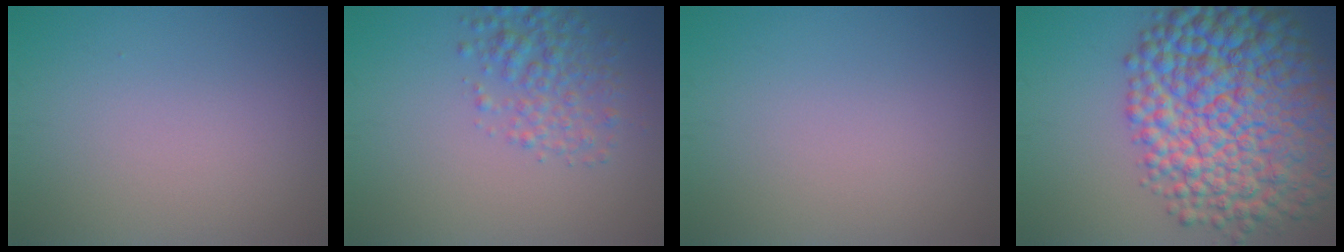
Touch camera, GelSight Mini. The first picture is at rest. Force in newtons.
{"total": 3.4, "press": 3.4, "slide": 0.1}
{"total": 0.0}
{"total": 14.9, "press": 14.9, "slide": 0.2}